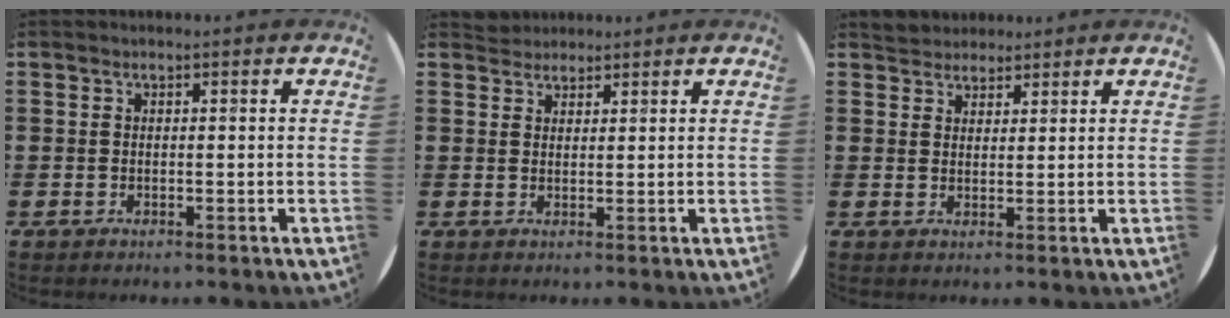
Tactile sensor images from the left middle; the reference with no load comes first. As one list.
[{"total": 2.0, "force": [1.9, 0.6, -0.2], "torque": [0.000, 0.005, 0.039]}, {"total": 2.7, "force": [2.6, 0.8, -0.3], "torque": [0.000, 0.001, 0.051]}]